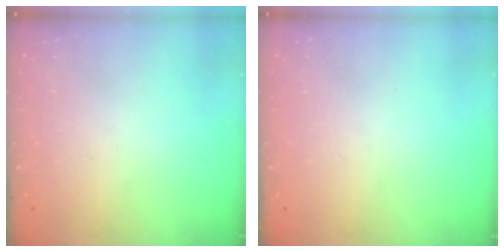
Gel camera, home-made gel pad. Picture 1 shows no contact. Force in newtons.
{"total": 0.0}